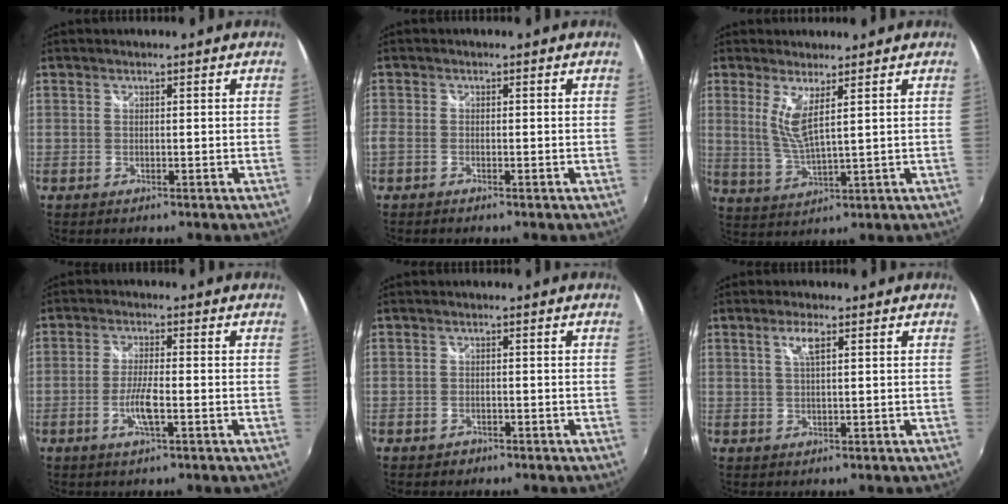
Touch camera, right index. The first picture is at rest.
{"total": 2.0, "force": [-1.3, 1.1, 1.0], "torque": [-0.024, -0.005, -0.029]}
{"total": 5.7, "force": [2.5, 0.7, 5.1], "torque": [-0.109, -0.017, 0.051]}
{"total": 4.8, "force": [-1.8, 0.7, 4.4], "torque": [-0.090, -0.004, -0.036]}
{"total": 1.8, "force": [-1.1, 1.4, 0.4], "torque": [-0.011, -0.002, -0.016]}
{"total": 2.6, "force": [1.2, 0.5, 2.2], "torque": [-0.042, 0.003, 0.022]}